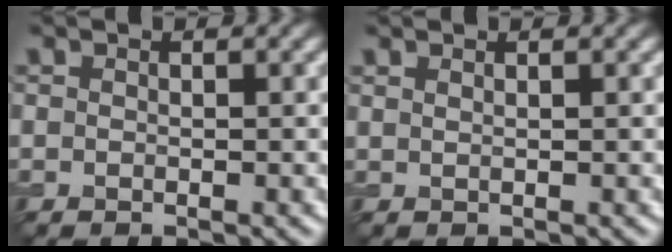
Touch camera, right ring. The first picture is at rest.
{"total": 0.7, "force": [0.6, 0.2, 0.3], "torque": [-0.004, 0.000, 0.008]}